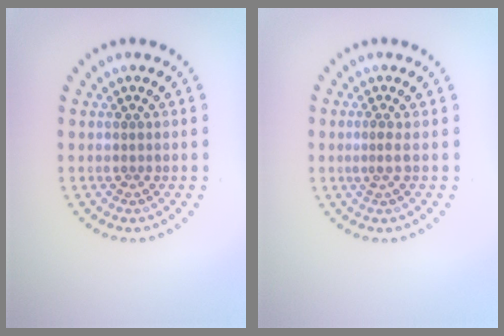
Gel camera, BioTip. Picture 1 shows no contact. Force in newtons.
{"total": 1.0, "press": 0.4, "slide": 0.9}